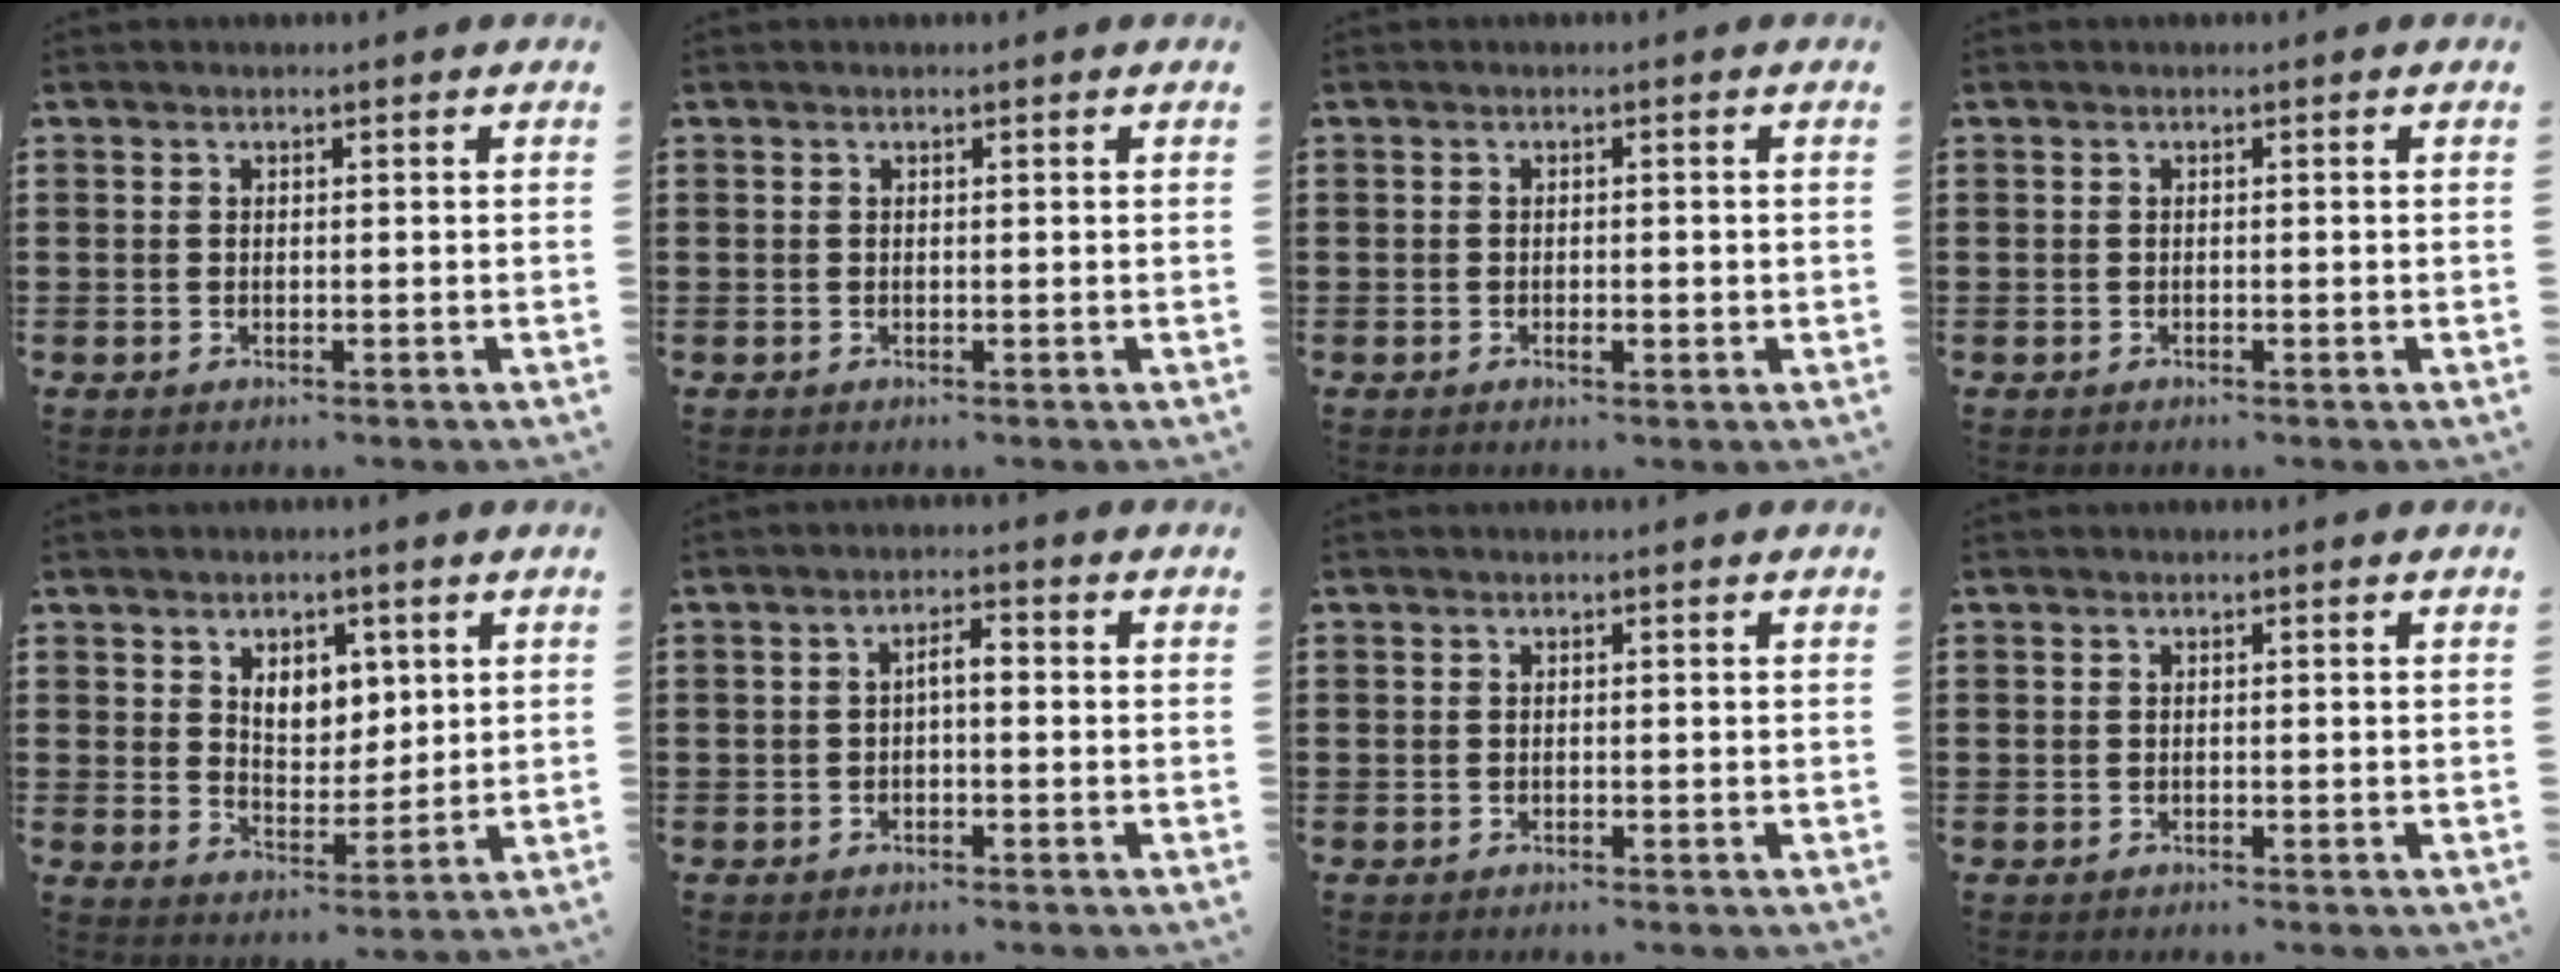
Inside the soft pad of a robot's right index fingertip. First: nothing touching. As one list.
[{"total": 0.0}, {"total": 1.1, "force": [-0.4, 0.4, 1.0], "torque": [-0.017, 0.000, -0.007]}, {"total": 0.0}, {"total": 5.0, "force": [2.3, 3.5, 2.6], "torque": [-0.050, 0.007, 0.038]}, {"total": 2.3, "force": [-0.5, 0.7, 2.2], "torque": [-0.041, 0.006, -0.013]}, {"total": 0.0}, {"total": 0.0}]